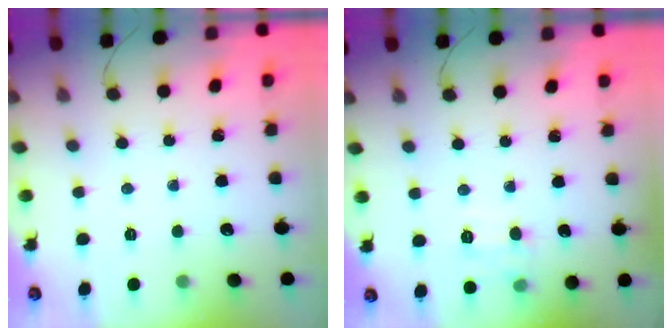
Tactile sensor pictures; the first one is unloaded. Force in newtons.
{"total": 7.8, "press": 7.6, "slide": 1.7}